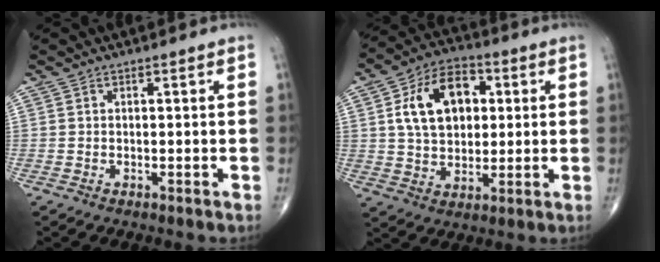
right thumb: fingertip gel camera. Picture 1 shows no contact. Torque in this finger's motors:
{"motor_torque": [-0.09, 0.50, 0.29, -0.05, 0.11]}